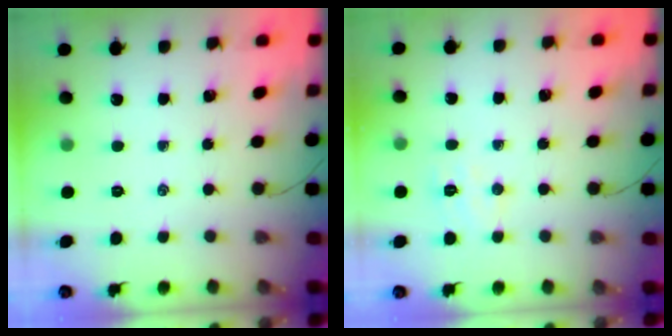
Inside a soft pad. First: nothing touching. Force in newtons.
{"total": 6.3, "press": 6.2, "slide": 1.0}